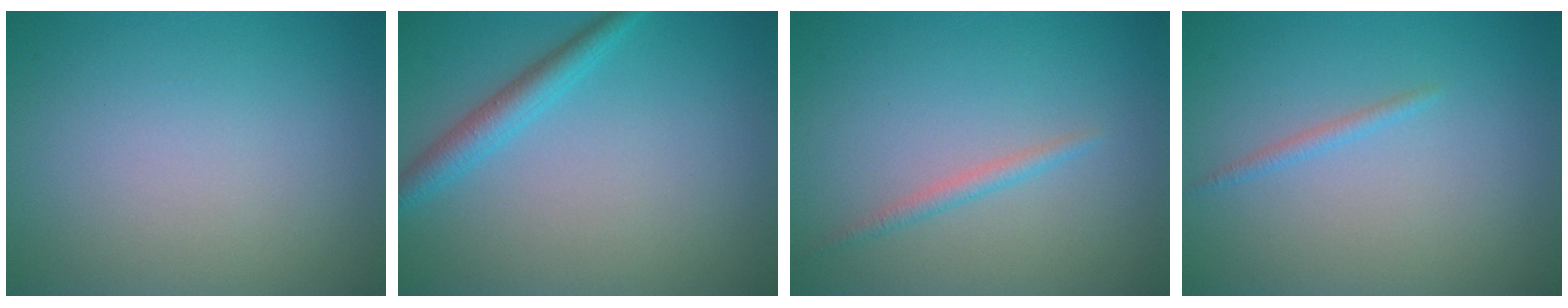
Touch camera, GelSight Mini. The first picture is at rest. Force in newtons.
{"total": 2.6, "press": 2.5, "slide": 0.1}
{"total": 1.2, "press": 1.2, "slide": 0.0}
{"total": 0.8, "press": 0.8, "slide": 0.1}